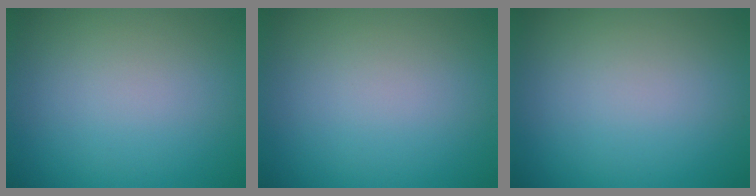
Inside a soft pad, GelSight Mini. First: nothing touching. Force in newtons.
{"total": 0.0}
{"total": 0.0}